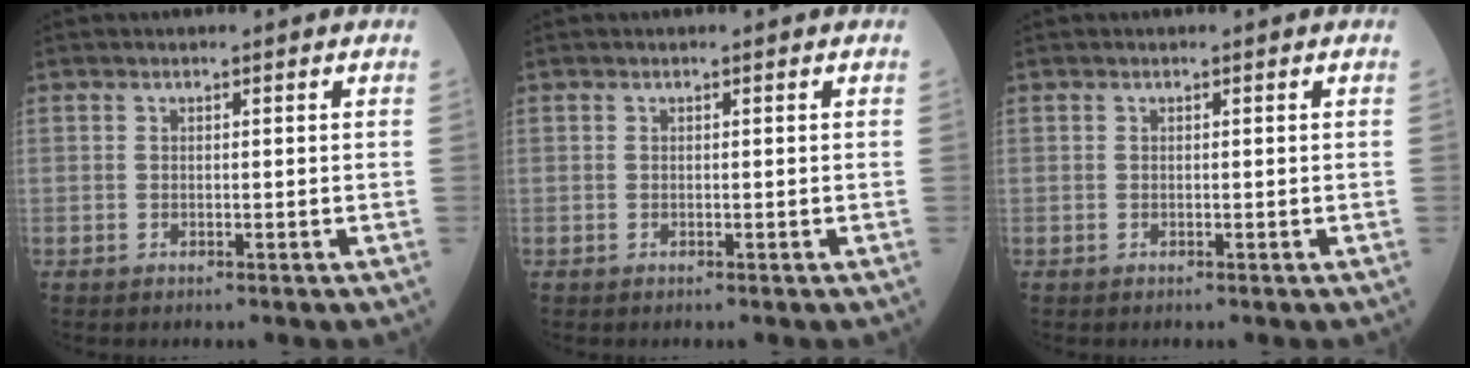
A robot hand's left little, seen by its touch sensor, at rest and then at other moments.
{"total": 0.0}
{"total": 0.0}